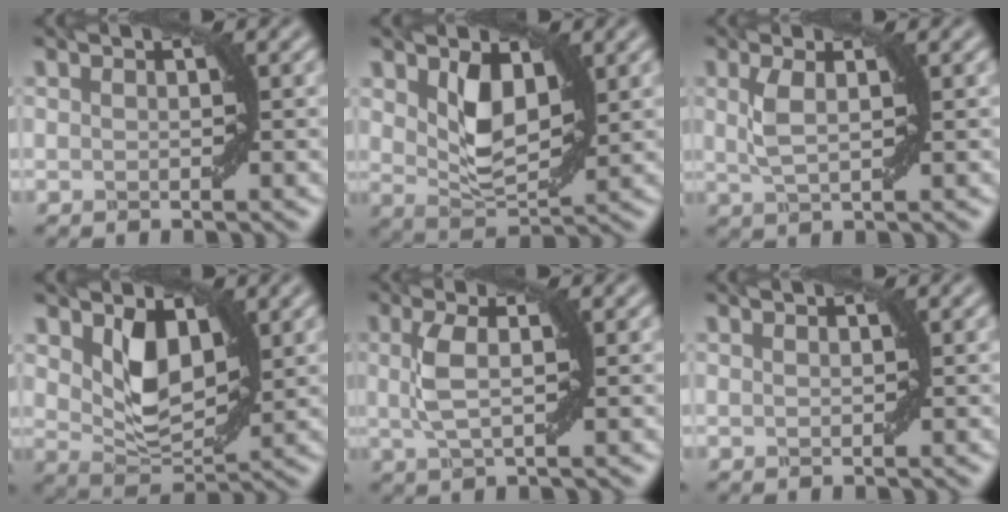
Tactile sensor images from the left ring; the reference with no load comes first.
{"total": 4.5, "force": [1.4, 2.5, 3.4], "torque": [-0.071, -0.009, 0.031]}
{"total": 2.4, "force": [0.6, 0.7, 2.2], "torque": [-0.051, 0.003, 0.014]}
{"total": 4.8, "force": [1.6, 2.9, 3.5], "torque": [-0.073, -0.011, 0.033]}
{"total": 3.0, "force": [0.4, 0.9, 2.8], "torque": [-0.067, 0.002, 0.008]}
{"total": 0.0}